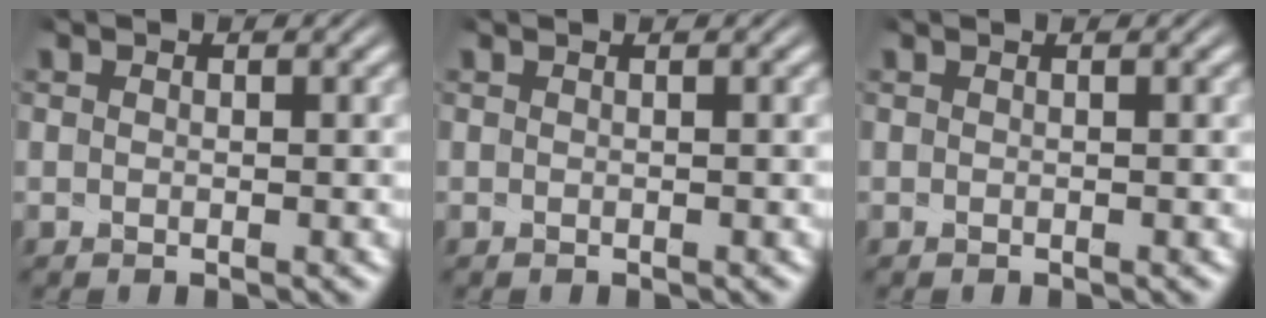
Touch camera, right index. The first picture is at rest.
{"total": 0.6, "force": [0.0, -0.5, -0.4], "torque": [0.013, 0.010, -0.008]}
{"total": 0.0}